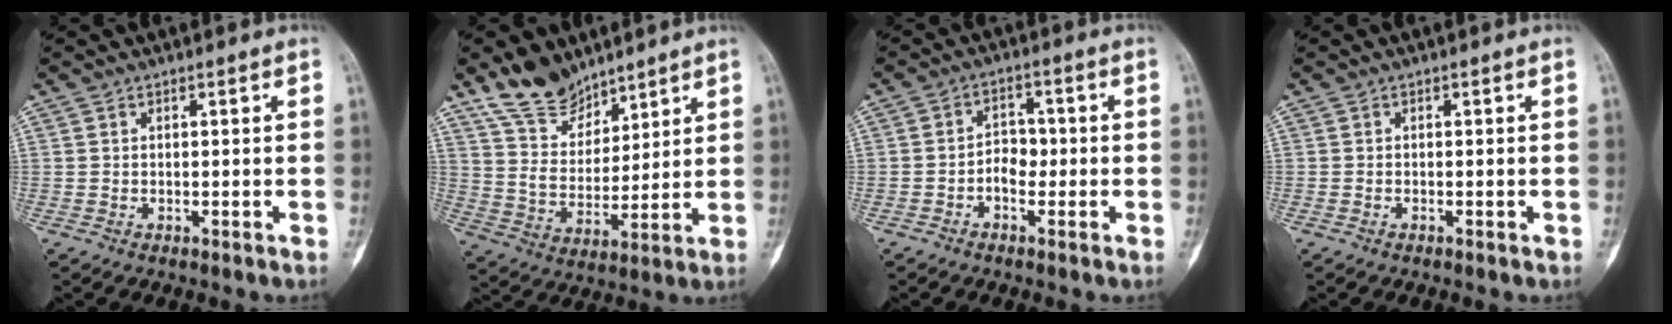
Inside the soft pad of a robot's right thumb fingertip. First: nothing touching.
{"total": 11.9, "force": [9.5, 5.9, 4.1], "torque": [-0.047, -0.059, 0.186]}
{"total": 4.1, "force": [-1.0, 3.0, 2.7], "torque": [-0.021, 0.018, -0.025]}
{"total": 0.0}